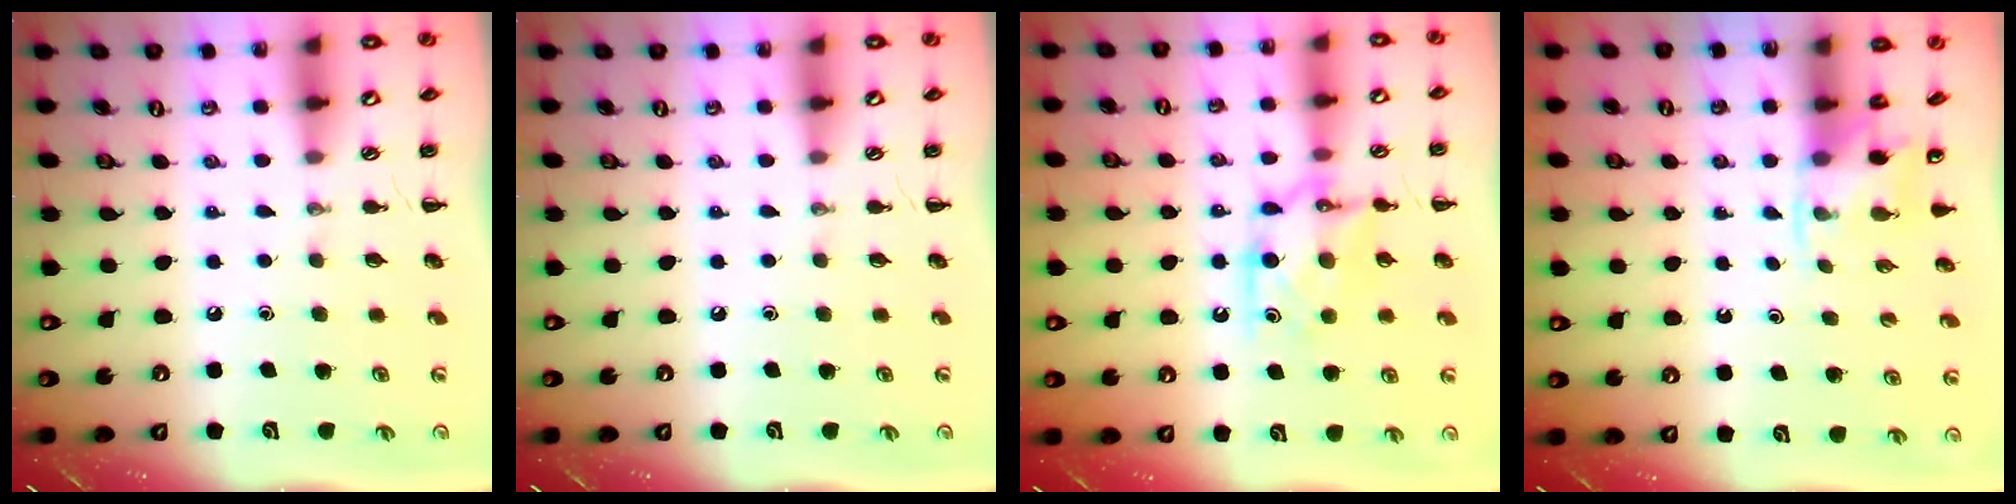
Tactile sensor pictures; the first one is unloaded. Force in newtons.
{"total": 0.0}
{"total": 10.5, "press": 10.5, "slide": 0.5}
{"total": 2.6, "press": 2.5, "slide": 0.9}